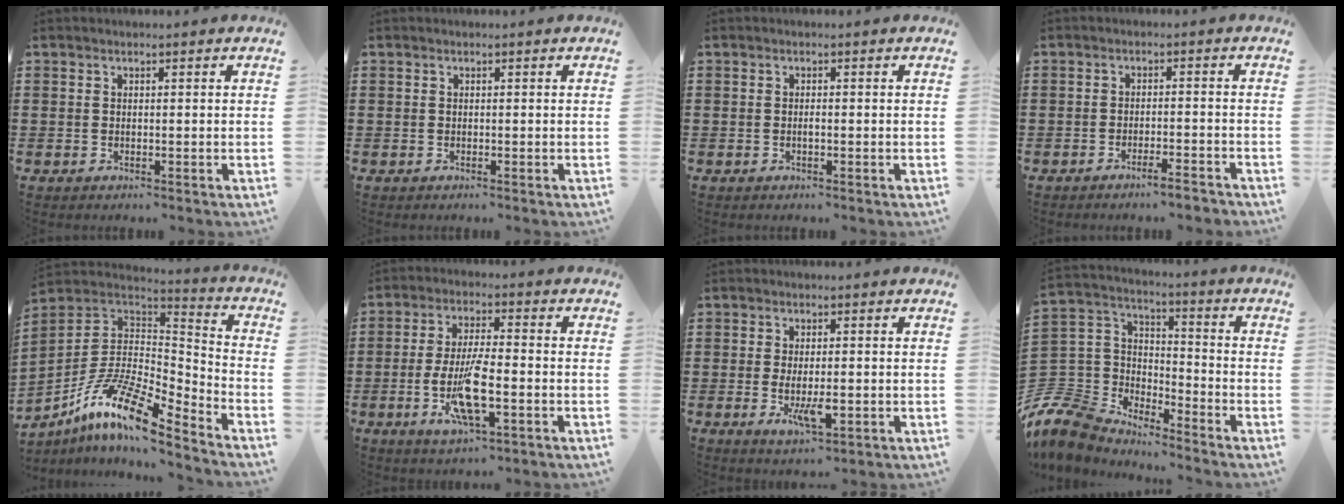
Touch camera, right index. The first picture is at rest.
{"total": 0.0}
{"total": 0.6, "force": [-0.2, 0.2, 0.5], "torque": [-0.010, -0.003, -0.003]}
{"total": 2.9, "force": [-2.5, -0.2, 1.5], "torque": [-0.025, -0.003, -0.047]}
{"total": 13.8, "force": [-9.0, 3.6, 9.9], "torque": [-0.201, 0.008, -0.174]}
{"total": 9.3, "force": [-2.7, 2.4, 8.6], "torque": [-0.179, -0.012, -0.052]}
{"total": 4.7, "force": [-1.0, 1.7, 4.2], "torque": [-0.078, -0.004, -0.022]}
{"total": 7.8, "force": [-6.7, 3.7, 1.5], "torque": [-0.094, -0.012, -0.146]}